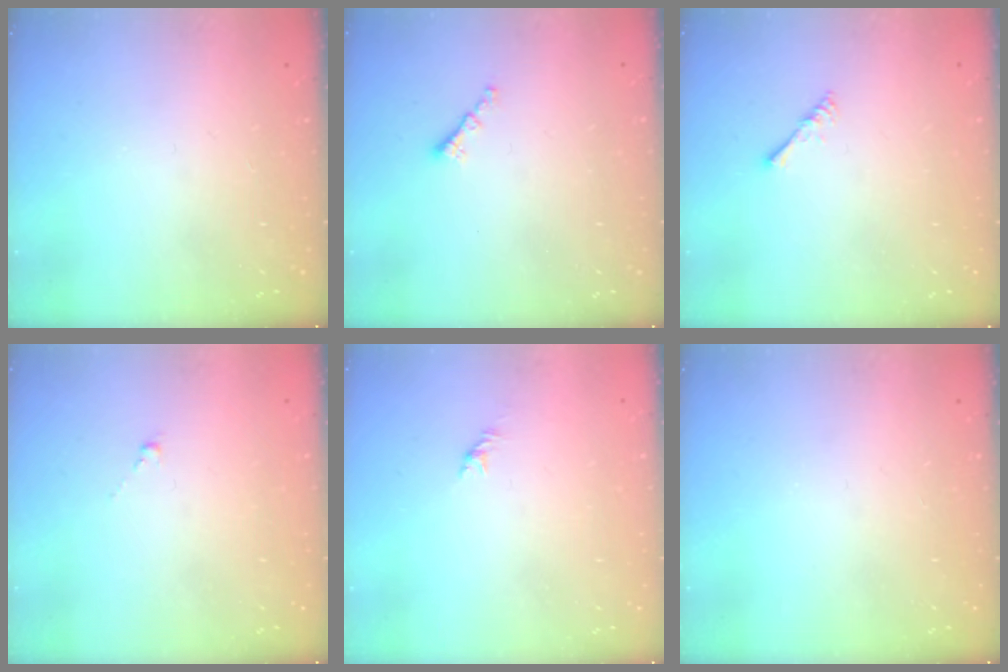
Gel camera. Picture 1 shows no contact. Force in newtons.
{"total": 1.3, "press": 1.2, "slide": 0.5}
{"total": 1.7, "press": 1.6, "slide": 0.4}
{"total": 0.5, "press": 0.3, "slide": 0.4}
{"total": 0.0}
{"total": 0.0}